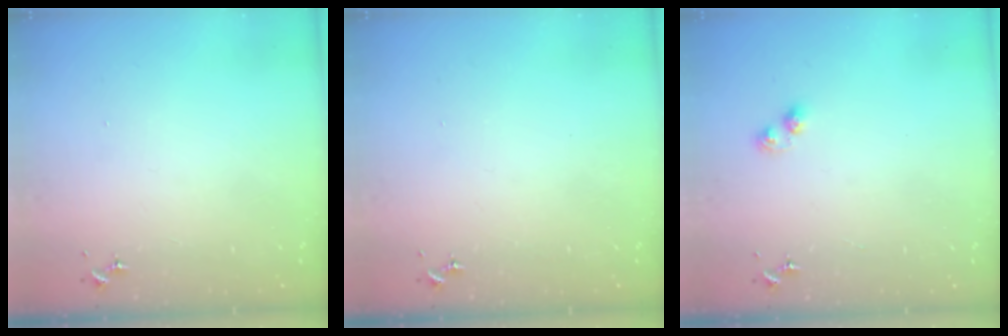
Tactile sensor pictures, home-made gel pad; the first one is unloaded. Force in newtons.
{"total": 0.0}
{"total": 4.0, "press": 4.0, "slide": 0.5}